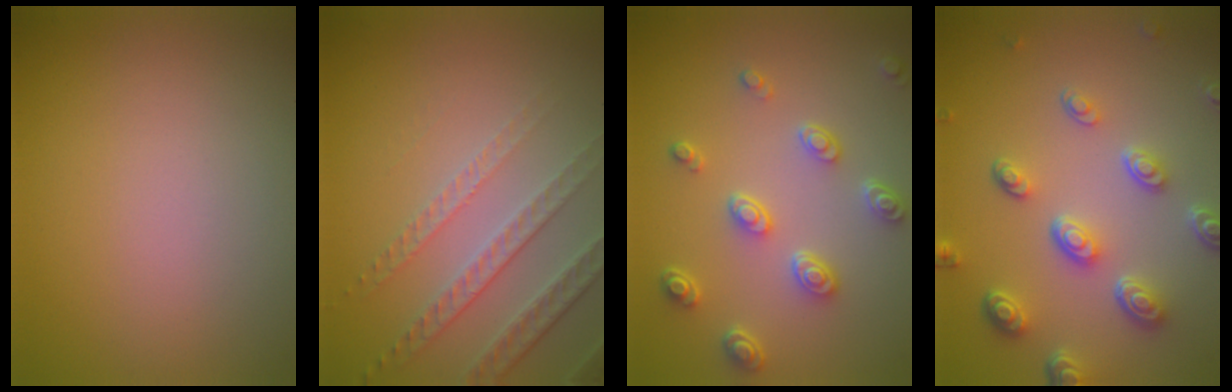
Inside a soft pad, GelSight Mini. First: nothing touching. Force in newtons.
{"total": 4.7, "press": 3.3, "slide": 3.3}
{"total": 4.0, "press": 3.1, "slide": 2.6}
{"total": 5.4, "press": 4.0, "slide": 3.7}